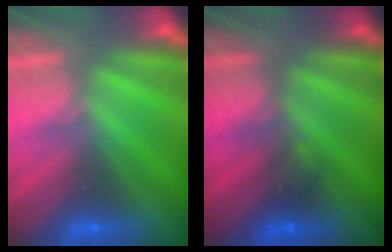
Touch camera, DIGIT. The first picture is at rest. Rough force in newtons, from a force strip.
{"total": 1.8}